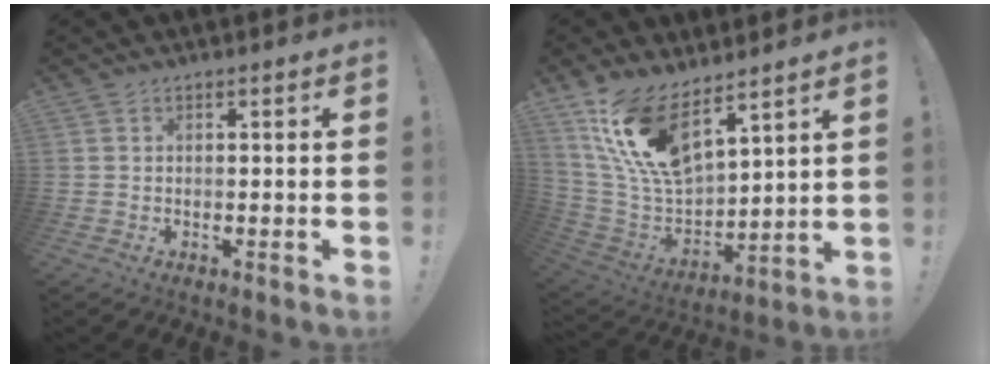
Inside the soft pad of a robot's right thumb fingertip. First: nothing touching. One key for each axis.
{"total": 17.5, "fx": 11.7, "fy": 7.5, "fz": 10.7, "tx": -0.216, "ty": -0.075, "tz": 0.220}